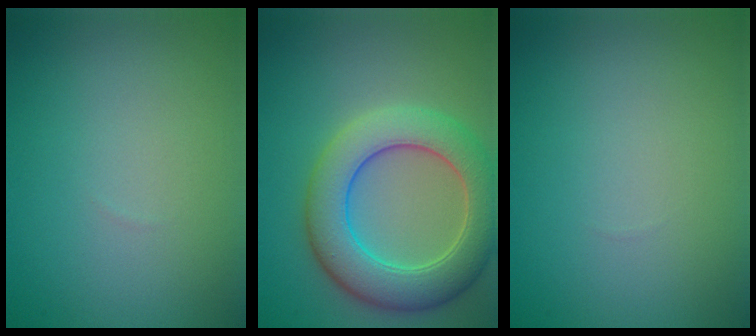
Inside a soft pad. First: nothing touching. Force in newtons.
{"total": 7.4, "press": 7.4, "slide": 0.3}
{"total": 0.0}